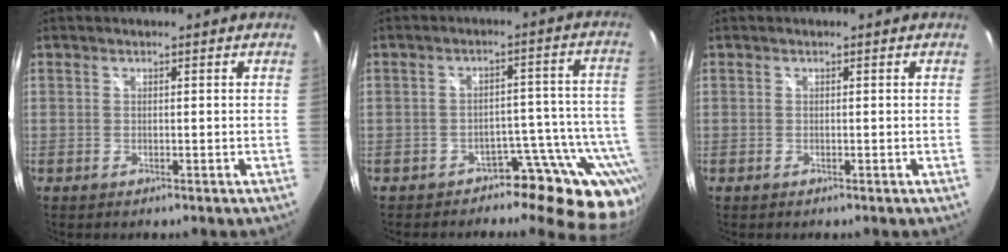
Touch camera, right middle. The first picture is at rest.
{"total": 10.6, "force": [-8.1, 5.9, 3.7], "torque": [-0.015, 0.027, -0.109]}
{"total": 0.0}